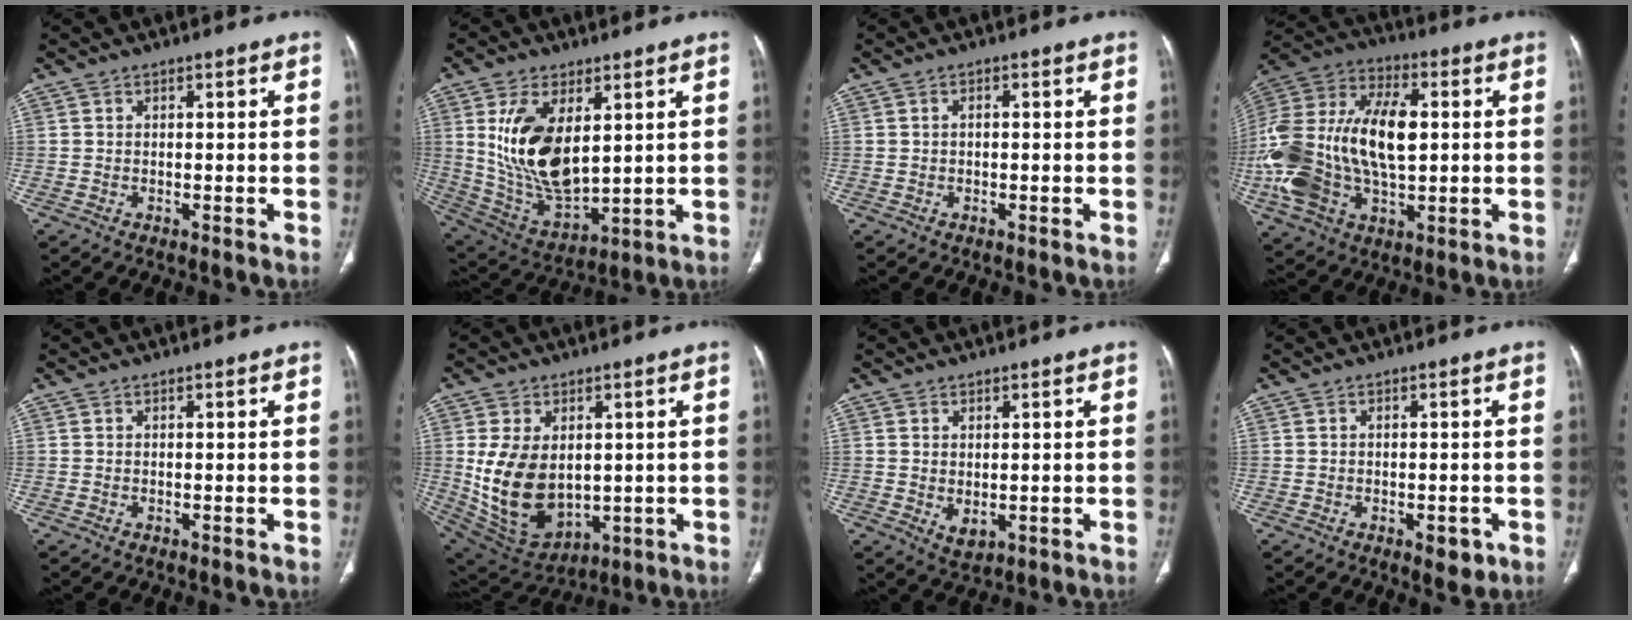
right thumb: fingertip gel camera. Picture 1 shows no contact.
{"total": 16.3, "force": [4.0, 8.6, 13.3], "torque": [-0.243, -0.023, 0.096]}
{"total": 0.7, "force": [0.0, 0.5, 0.6], "torque": [-0.008, 0.001, -0.002]}
{"total": 28.2, "force": [0.3, 16.2, 23.0], "torque": [-0.505, 0.015, 0.012]}
{"total": 0.0}
{"total": 15.7, "force": [0.6, 10.7, 11.5], "torque": [-0.193, -0.013, 0.045]}
{"total": 2.8, "force": [-0.2, 1.8, 2.2], "torque": [-0.031, -0.007, 0.010]}
{"total": 3.2, "force": [-1.4, 1.6, 2.4], "torque": [-0.018, 0.000, -0.011]}